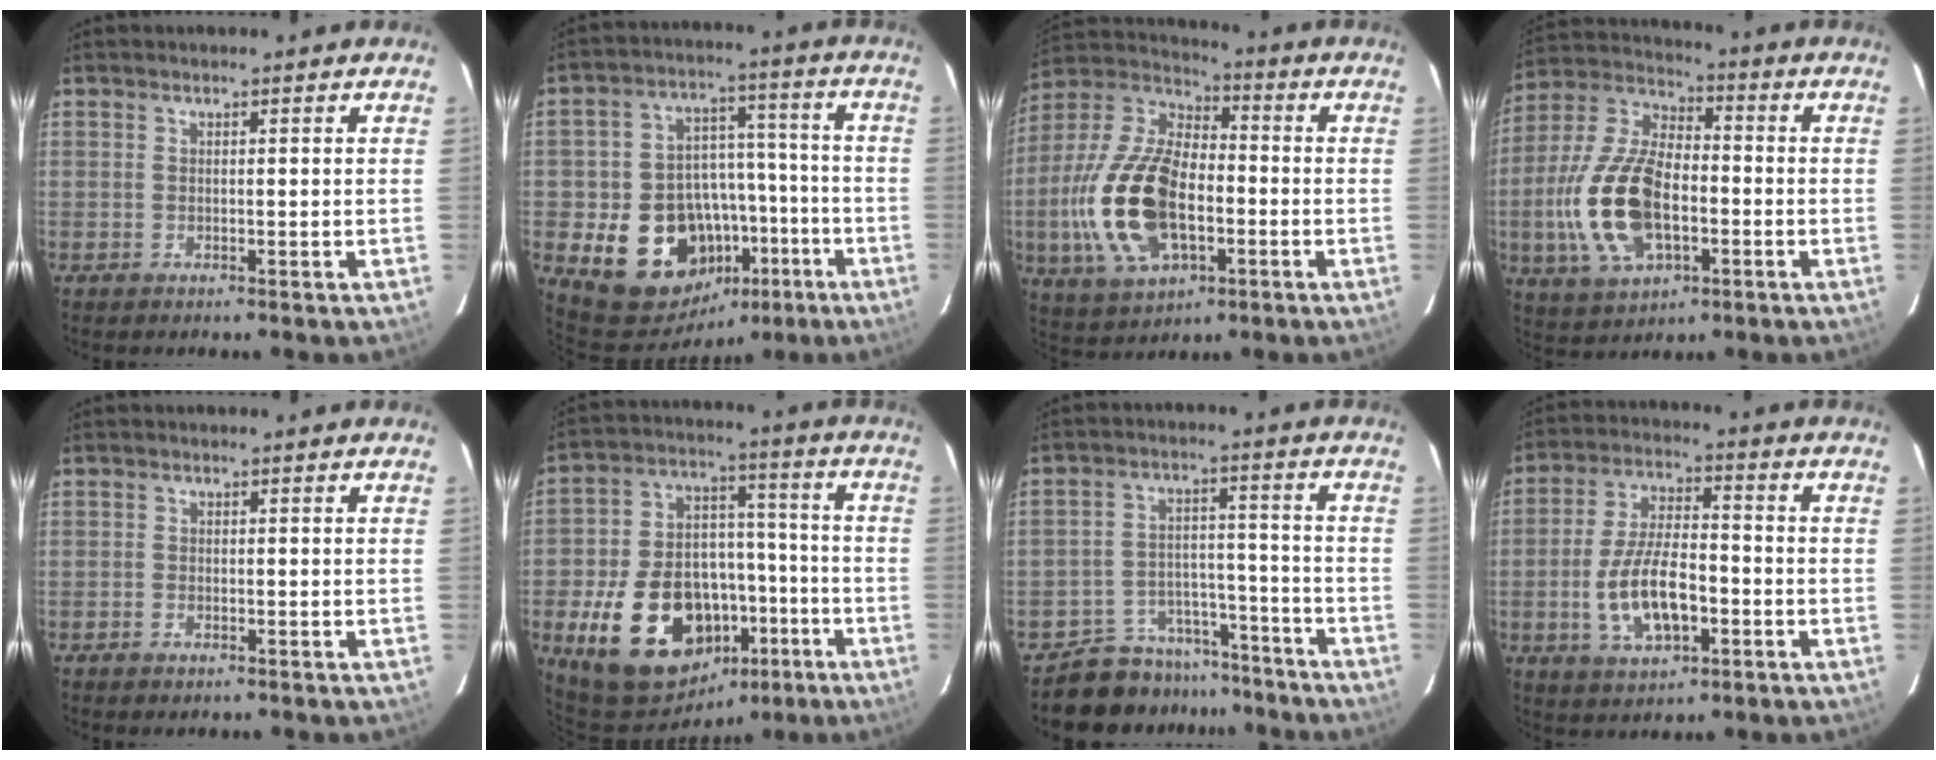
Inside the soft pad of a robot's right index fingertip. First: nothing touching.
{"total": 19.3, "force": [-8.5, 14.7, 9.1], "torque": [-0.192, 0.040, -0.094]}
{"total": 20.7, "force": [-4.8, 11.0, 16.8], "torque": [-0.370, -0.003, -0.083]}
{"total": 18.3, "force": [-4.4, 9.8, 14.7], "torque": [-0.322, 0.002, -0.075]}
{"total": 1.3, "force": [-0.9, 0.8, 0.4], "torque": [-0.011, 0.000, -0.017]}
{"total": 23.5, "force": [-11.0, 15.4, 14.0], "torque": [-0.283, 0.030, -0.144]}
{"total": 10.9, "force": [-9.4, 5.5, 0.7], "torque": [-0.024, 0.045, -0.130]}
{"total": 12.3, "force": [-3.8, 5.6, 10.3], "torque": [-0.208, 0.003, -0.060]}